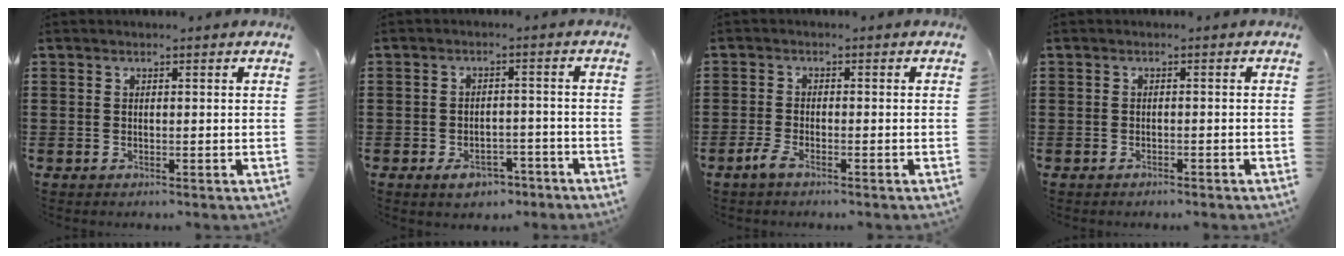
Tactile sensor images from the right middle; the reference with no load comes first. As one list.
[{"total": 3.7, "force": [-3.1, 1.7, 1.3], "torque": [-0.021, 0.007, -0.060]}, {"total": 2.6, "force": [-1.9, 0.7, 1.7], "torque": [-0.050, -0.006, -0.043]}, {"total": 1.0, "force": [-1.0, 0.1, 0.1], "torque": [-0.005, -0.003, -0.020]}]